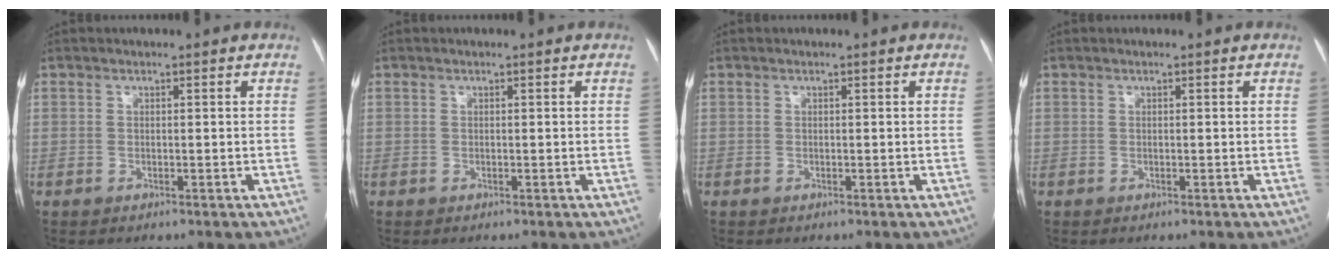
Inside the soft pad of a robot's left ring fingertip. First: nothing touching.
{"total": 0.0}
{"total": 0.0}
{"total": 0.0}